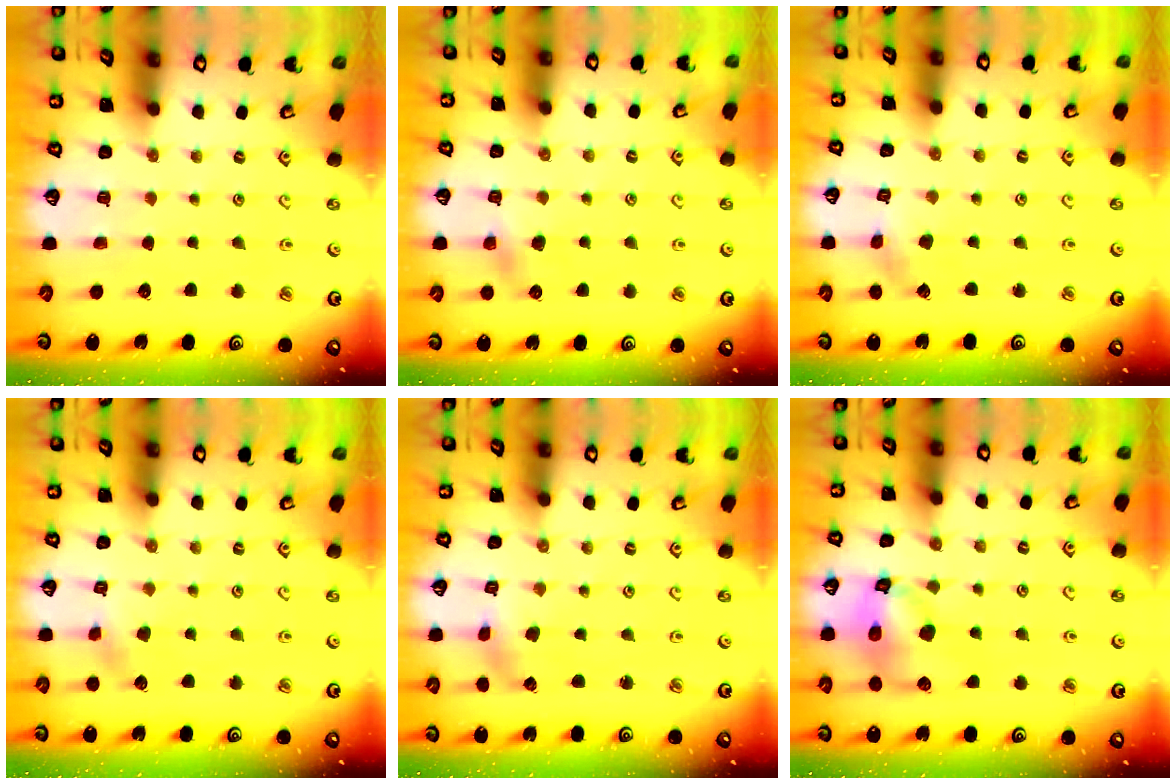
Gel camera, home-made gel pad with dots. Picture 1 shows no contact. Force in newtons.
{"total": 4.5, "press": 4.4, "slide": 0.8}
{"total": 3.2, "press": 3.2, "slide": 0.2}
{"total": 3.2, "press": 3.2, "slide": 0.4}
{"total": 2.0, "press": 2.0, "slide": 0.2}
{"total": 12.6, "press": 12.4, "slide": 1.9}